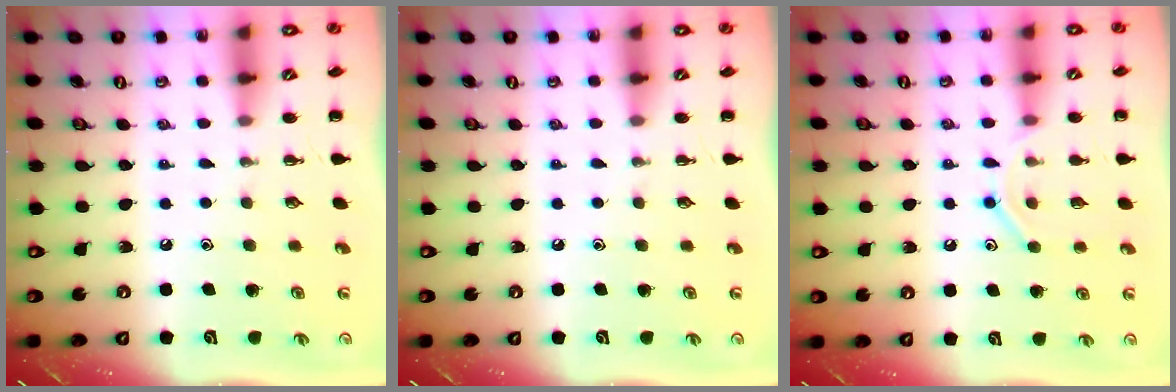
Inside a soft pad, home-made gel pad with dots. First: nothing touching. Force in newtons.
{"total": 0.0}
{"total": 8.4, "press": 8.4, "slide": 1.0}